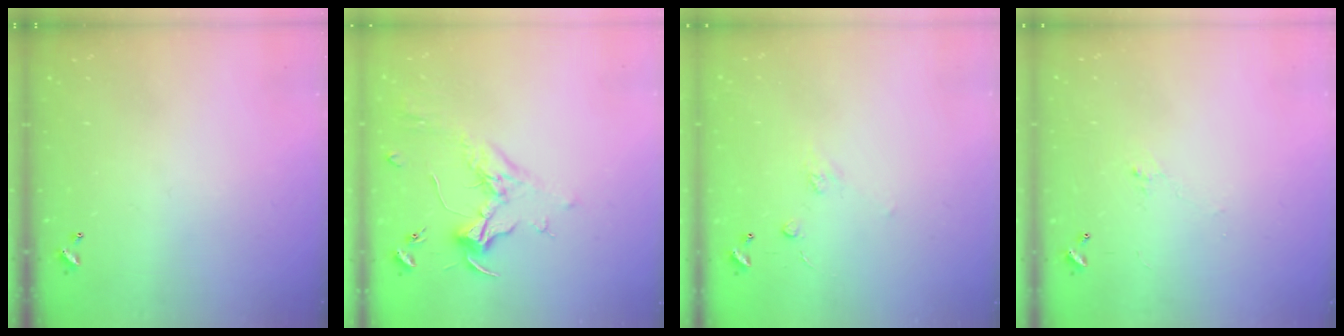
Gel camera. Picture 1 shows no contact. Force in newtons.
{"total": 2.0, "press": 1.9, "slide": 0.7}
{"total": 2.5, "press": 2.3, "slide": 1.0}
{"total": 0.6, "press": 0.3, "slide": 0.5}